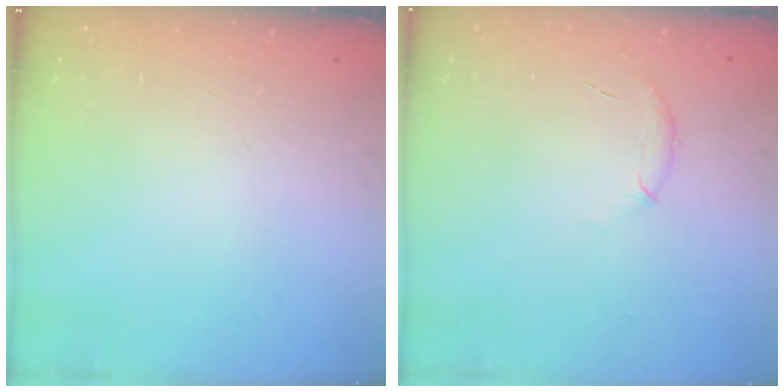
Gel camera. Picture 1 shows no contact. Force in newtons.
{"total": 6.1, "press": 5.9, "slide": 1.4}